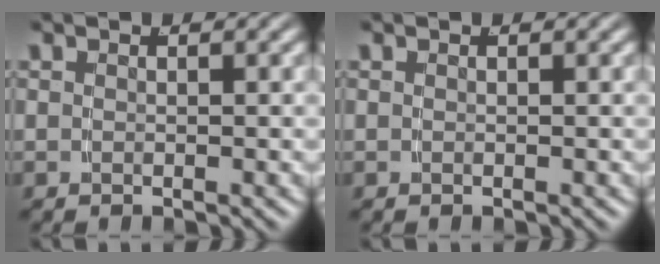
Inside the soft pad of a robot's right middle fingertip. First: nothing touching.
{"total": 0.0}